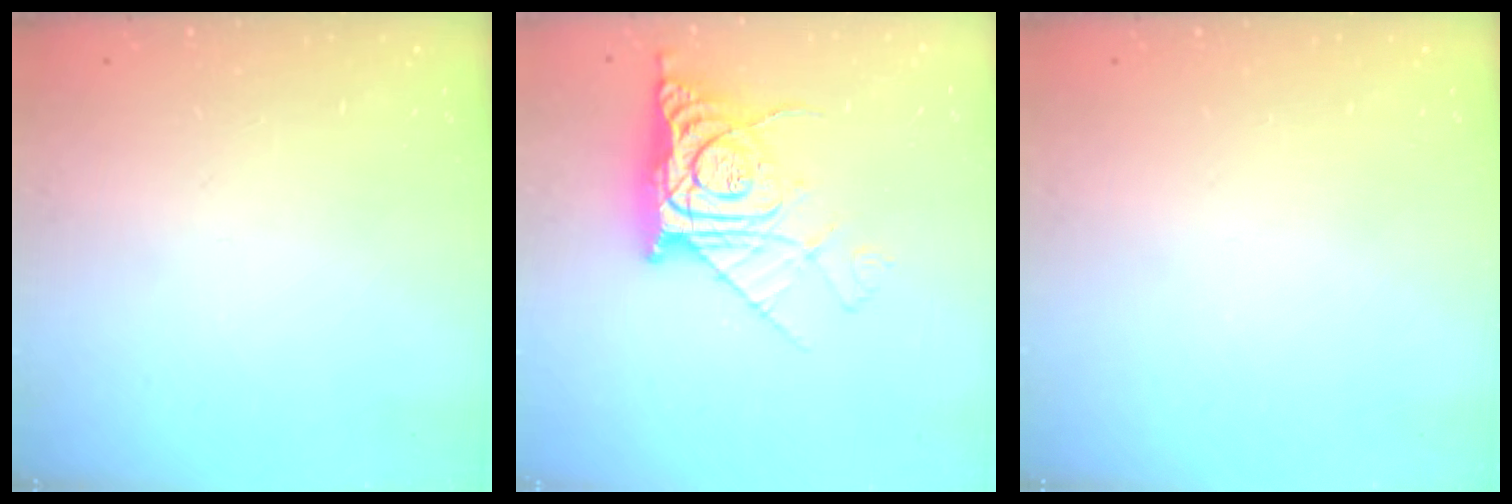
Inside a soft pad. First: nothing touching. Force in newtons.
{"total": 11.9, "press": 11.9, "slide": 1.4}
{"total": 0.0}